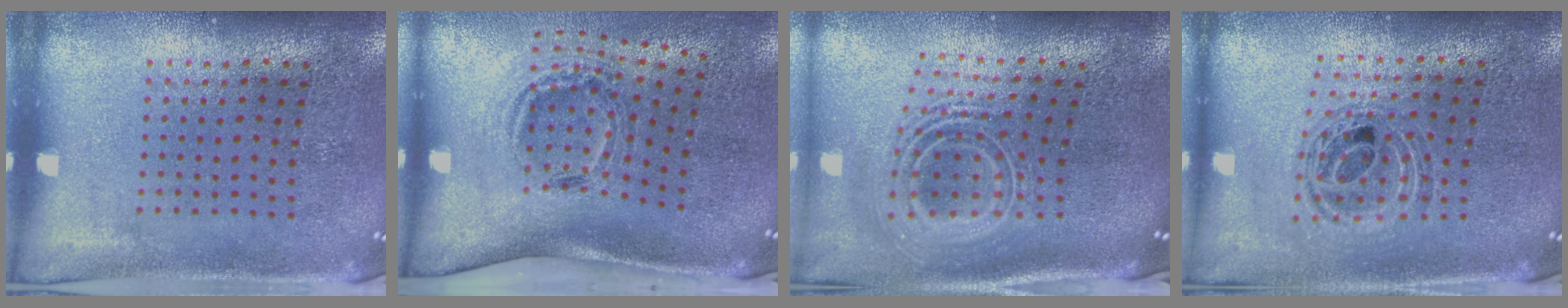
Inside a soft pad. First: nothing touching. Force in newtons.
{"total": 1.5, "press": 1.1, "slide": 1.0}
{"total": 2.7, "press": 1.8, "slide": 2.0}
{"total": 0.8, "press": 0.8, "slide": 0.2}